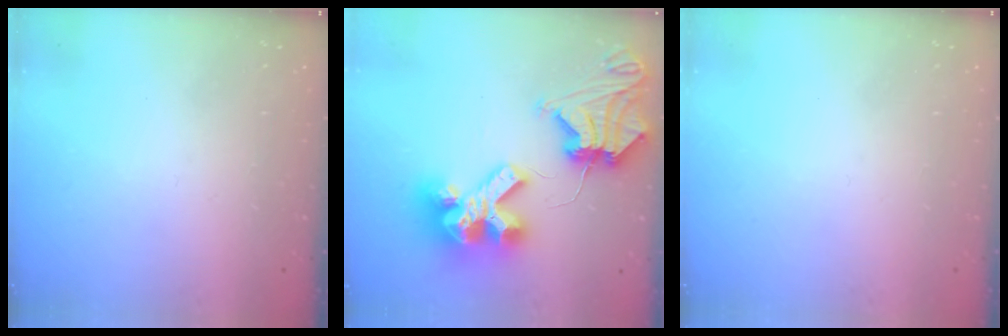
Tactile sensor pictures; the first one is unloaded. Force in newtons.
{"total": 18.4, "press": 18.3, "slide": 2.4}
{"total": 0.0}